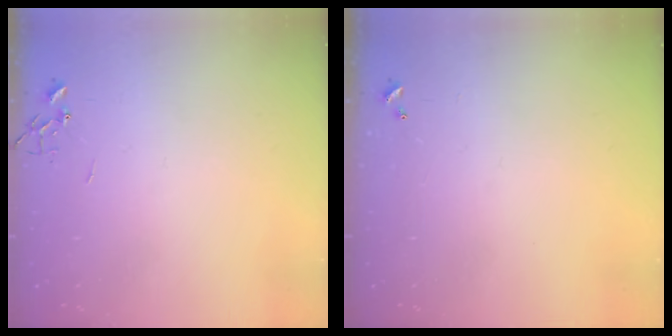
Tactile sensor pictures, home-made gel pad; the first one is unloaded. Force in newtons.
{"total": 0.0}